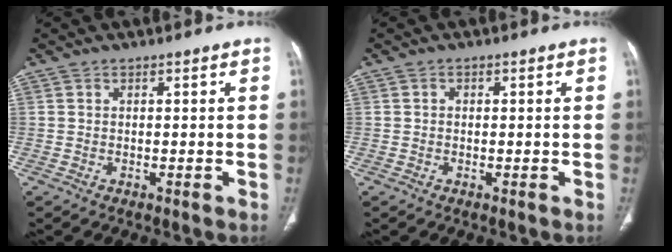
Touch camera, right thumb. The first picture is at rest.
{"total": 0.5, "force": [0.0, 0.4, 0.3], "torque": [-0.003, 0.001, -0.002]}